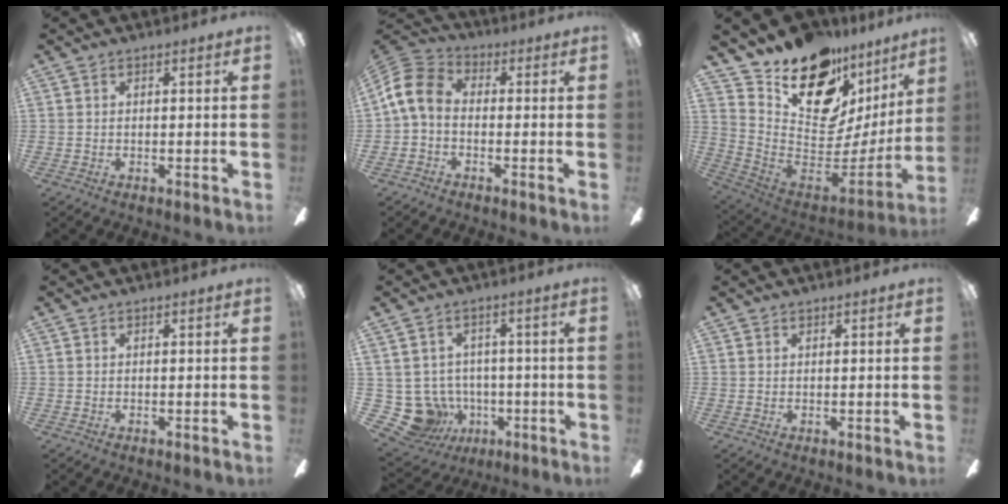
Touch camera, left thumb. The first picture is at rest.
{"total": 10.1, "force": [-0.4, 7.2, 7.1], "torque": [-0.172, 0.012, -0.009]}
{"total": 20.7, "force": [14.1, 11.4, 9.9], "torque": [-0.150, -0.103, 0.263]}
{"total": 0.0}
{"total": 10.1, "force": [-2.1, 9.4, 2.9], "torque": [-0.092, 0.005, -0.027]}
{"total": 0.6, "force": [0.6, 0.1, -0.2], "torque": [0.004, -0.001, 0.012]}